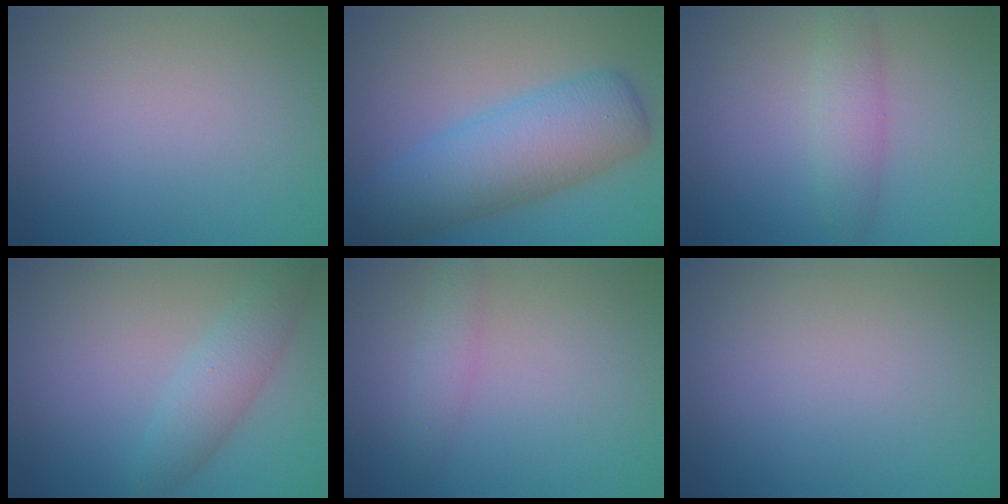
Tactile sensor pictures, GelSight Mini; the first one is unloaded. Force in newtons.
{"total": 7.9, "press": 7.9, "slide": 0.2}
{"total": 2.7, "press": 2.7, "slide": 0.1}
{"total": 3.3, "press": 3.3, "slide": 0.1}
{"total": 1.6, "press": 1.6, "slide": 0.1}
{"total": 0.0}